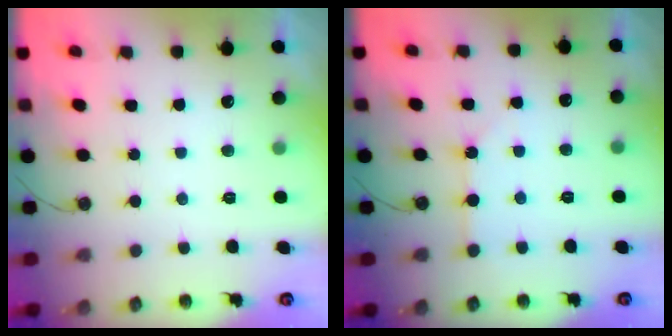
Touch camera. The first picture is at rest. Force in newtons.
{"total": 3.5, "press": 3.5, "slide": 0.4}